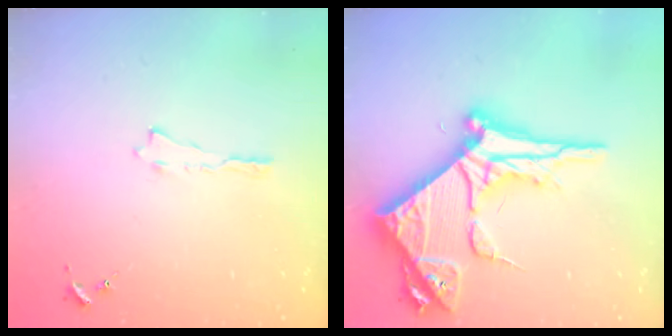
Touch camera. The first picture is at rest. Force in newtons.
{"total": 13.1, "press": 13.0, "slide": 1.5}